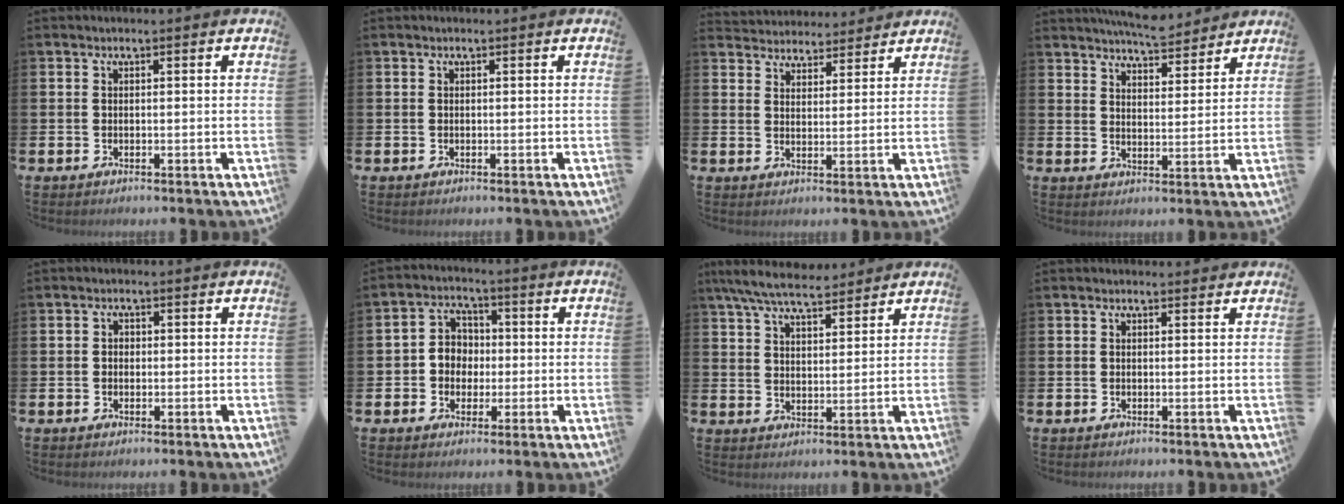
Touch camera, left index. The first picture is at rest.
{"total": 0.0}
{"total": 3.9, "force": [3.8, 0.9, -0.6], "torque": [-0.009, -0.021, 0.068]}
{"total": 5.9, "force": [5.8, 0.6, 0.6], "torque": [-0.020, -0.033, 0.105]}
{"total": 1.2, "force": [-0.1, 1.1, 0.5], "torque": [-0.002, 0.006, -0.006]}
{"total": 4.0, "force": [0.2, 3.8, 1.2], "torque": [-0.031, 0.005, -0.004]}
{"total": 7.5, "force": [6.9, 1.5, 2.6], "torque": [-0.071, -0.022, 0.126]}
{"total": 0.6, "force": [0.5, 0.1, 0.2], "torque": [0.010, -0.004, 0.006]}